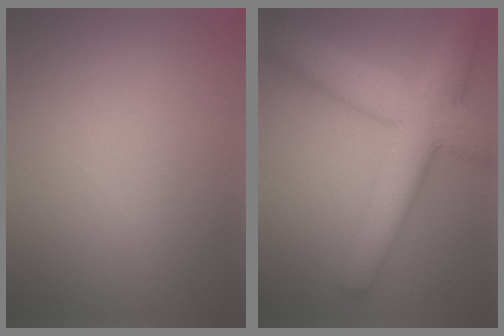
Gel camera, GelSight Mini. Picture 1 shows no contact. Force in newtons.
{"total": 9.0, "press": 9.0, "slide": 0.2}